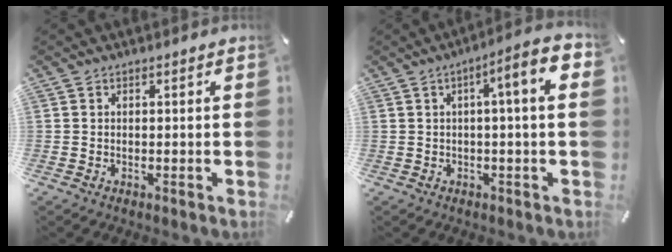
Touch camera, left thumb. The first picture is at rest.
{"total": 8.7, "force": [1.7, 1.3, 8.4], "torque": [-0.123, -0.010, 0.020]}